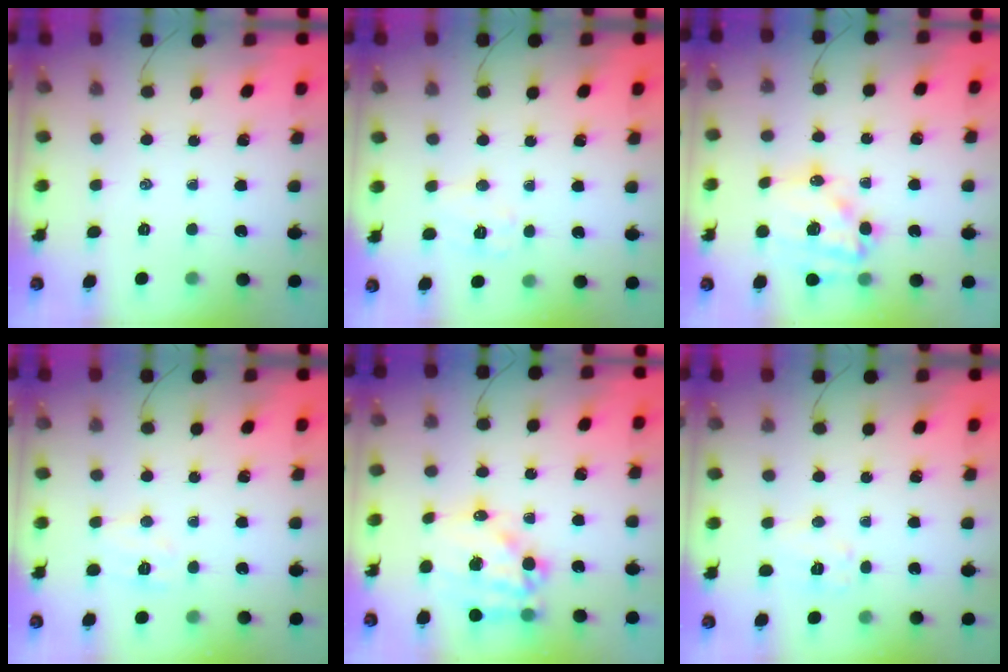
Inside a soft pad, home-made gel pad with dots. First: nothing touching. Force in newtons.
{"total": 6.9, "press": 6.8, "slide": 1.0}
{"total": 15.3, "press": 14.9, "slide": 3.3}
{"total": 6.4, "press": 6.4, "slide": 1.1}
{"total": 15.1, "press": 14.6, "slide": 3.7}
{"total": 6.1, "press": 6.0, "slide": 0.8}